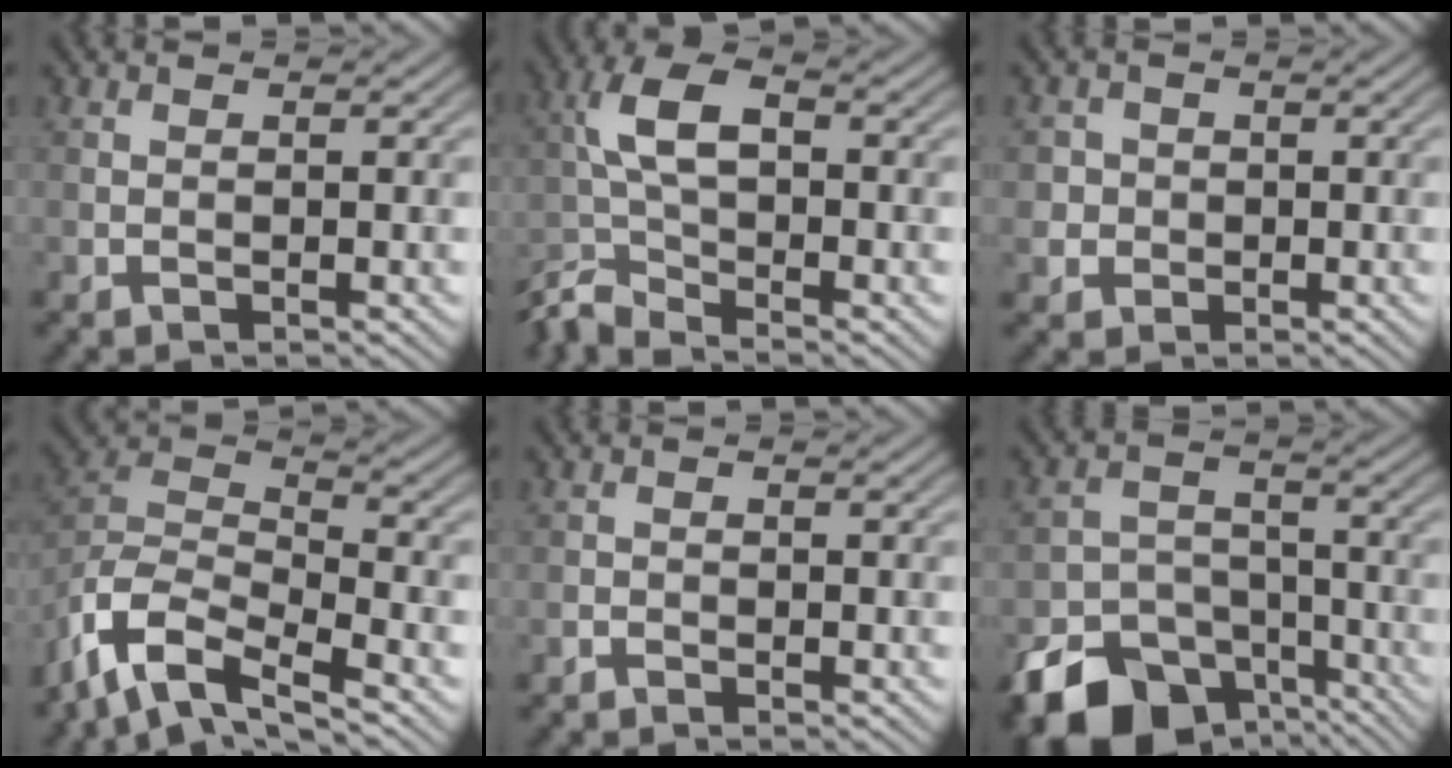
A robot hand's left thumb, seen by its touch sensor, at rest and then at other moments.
{"total": 7.1, "force": [-4.3, 2.5, 5.1], "torque": [-0.115, 0.000, -0.098]}
{"total": 3.3, "force": [0.0, 3.2, 0.6], "torque": [-0.011, 0.001, -0.008]}
{"total": 11.1, "force": [-8.1, 3.7, 6.7], "torque": [-0.147, -0.010, -0.168]}
{"total": 1.0, "force": [-0.8, 0.5, 0.2], "torque": [-0.003, -0.001, -0.018]}
{"total": 13.5, "force": [-8.8, 8.6, 5.7], "torque": [-0.120, -0.030, -0.138]}